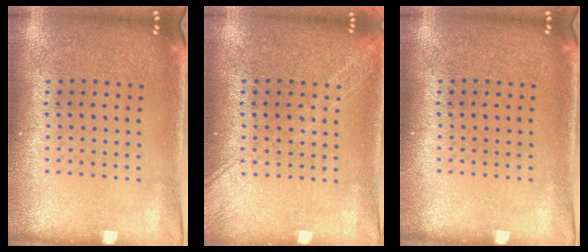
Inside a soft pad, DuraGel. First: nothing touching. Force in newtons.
{"total": 2.6, "press": 2.6, "slide": 0.3}
{"total": 0.0}